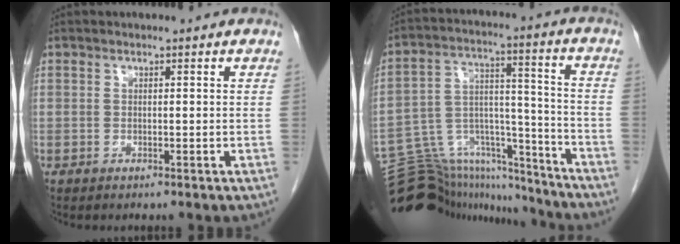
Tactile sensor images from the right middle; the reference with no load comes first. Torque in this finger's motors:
{"motor_torque": [0.71, -0.67, 0.05, -0.06]}